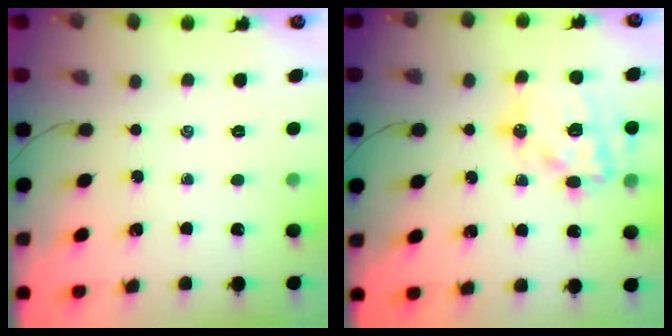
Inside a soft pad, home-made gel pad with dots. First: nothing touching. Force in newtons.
{"total": 17.2, "press": 16.8, "slide": 3.7}